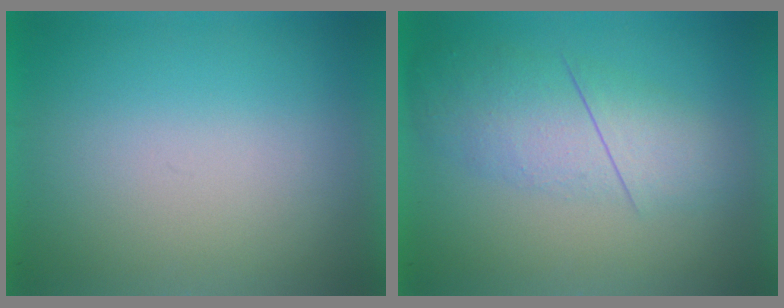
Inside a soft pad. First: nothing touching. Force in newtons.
{"total": 3.1}